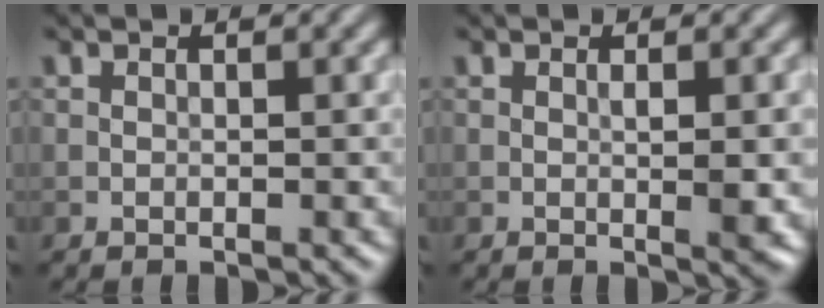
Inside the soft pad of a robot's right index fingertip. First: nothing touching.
{"total": 2.1, "force": [0.0, 0.3, 2.1], "torque": [-0.032, -0.002, 0.000]}